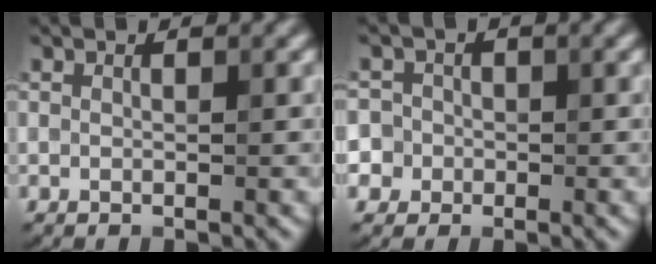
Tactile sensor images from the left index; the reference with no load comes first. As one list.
[{"total": 6.1, "force": [-1.5, 5.8, 1.4], "torque": [-0.027, 0.021, -0.066]}]